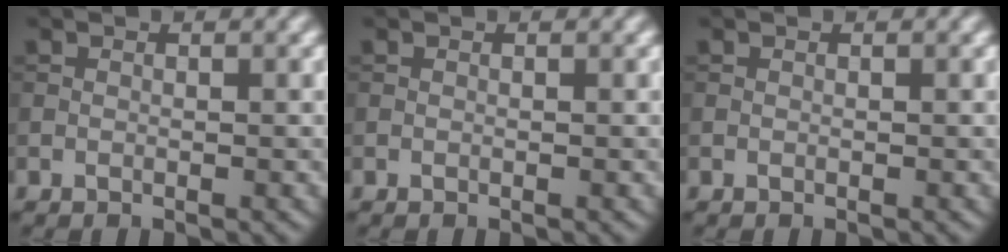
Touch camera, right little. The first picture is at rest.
{"total": 0.0}
{"total": 0.0}